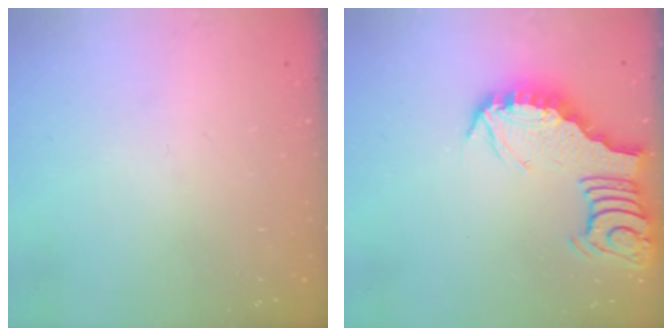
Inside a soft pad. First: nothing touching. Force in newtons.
{"total": 3.4, "press": 3.4, "slide": 0.4}